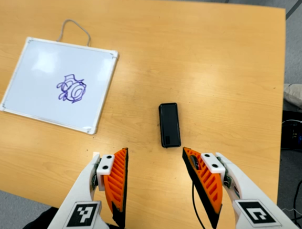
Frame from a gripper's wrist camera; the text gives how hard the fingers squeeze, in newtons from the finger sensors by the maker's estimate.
{"total": 0.0}